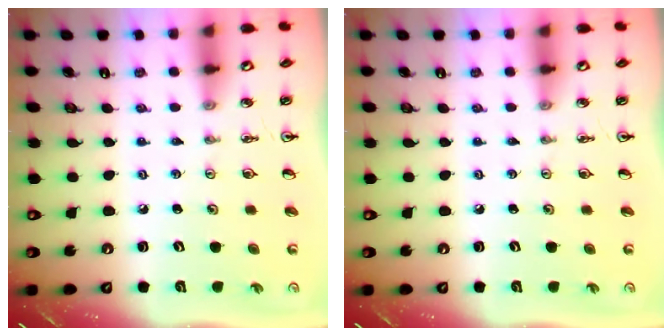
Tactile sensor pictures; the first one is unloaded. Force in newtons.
{"total": 0.0}